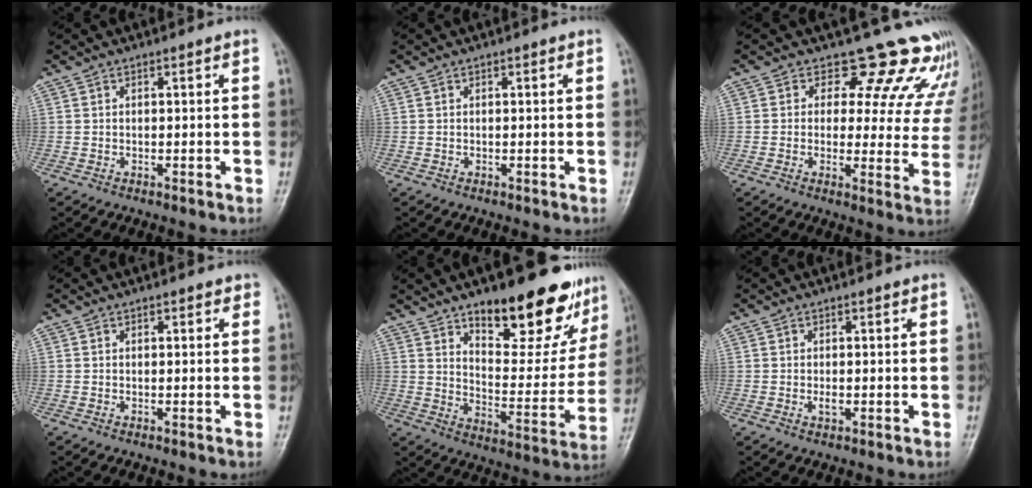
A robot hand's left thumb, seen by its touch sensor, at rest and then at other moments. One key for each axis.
{"total": 0.0}
{"total": 15.0, "fx": 13.5, "fy": 5.9, "fz": 3.0, "tx": 0.022, "ty": -0.098, "tz": 0.127}
{"total": 0.9, "fx": 0.6, "fy": 0.6, "fz": 0.4, "tx": 0.004, "ty": -0.002, "tz": 0.003}
{"total": 21.1, "fx": 14.1, "fy": 8.2, "fz": 13.3, "tx": -0.127, "ty": -0.082, "tz": 0.206}
{"total": 1.3, "fx": 0.1, "fy": 0.7, "fz": 1.1, "tx": -0.018, "ty": -0.003, "tz": 0.002}